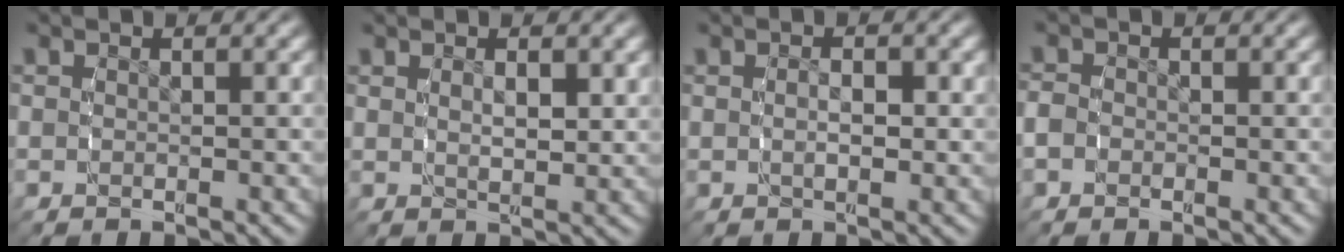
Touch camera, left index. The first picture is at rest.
{"total": 1.6, "force": [0.9, 0.1, 1.3], "torque": [-0.024, -0.007, 0.022]}
{"total": 1.6, "force": [0.2, 0.7, 1.4], "torque": [-0.029, -0.003, 0.002]}
{"total": 1.6, "force": [-0.6, 1.3, 0.5], "torque": [-0.021, 0.000, -0.014]}